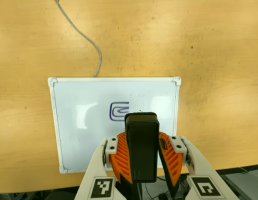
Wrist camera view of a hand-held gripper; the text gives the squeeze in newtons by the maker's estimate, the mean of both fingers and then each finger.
{"total": 11.9, "left": 11.2, "right": 12.6}